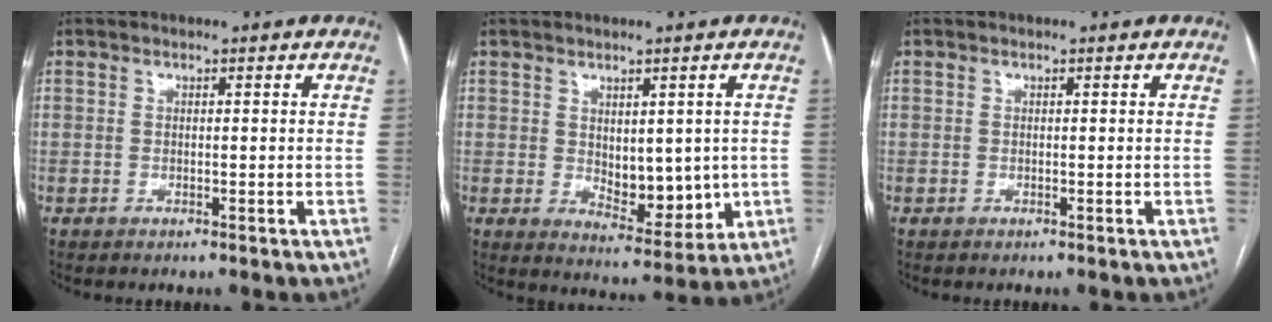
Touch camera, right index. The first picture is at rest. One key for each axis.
{"total": 7.8, "fx": 0.1, "fy": 4.0, "fz": 6.7, "tx": -0.086, "ty": -0.009, "tz": 0.019}
{"total": 0.0}